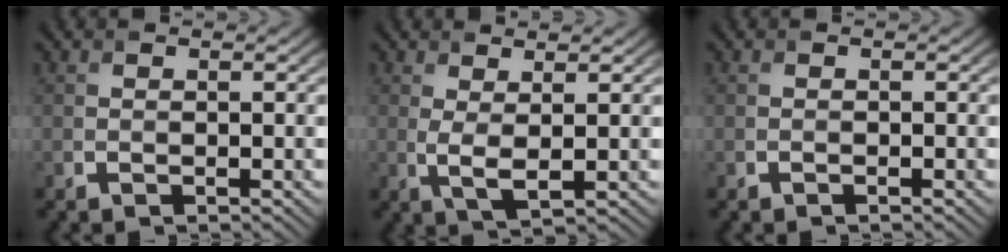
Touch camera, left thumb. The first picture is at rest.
{"total": 2.8, "force": [1.1, 0.7, 2.5], "torque": [-0.056, -0.006, 0.023]}
{"total": 0.0}